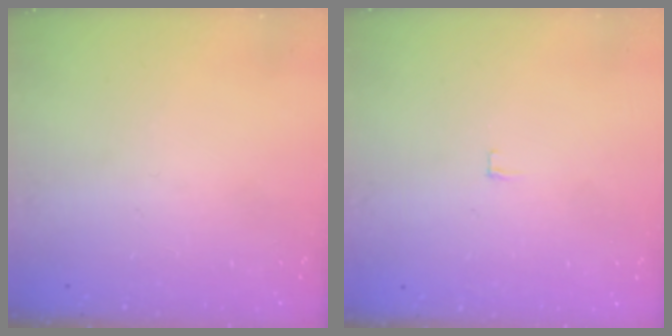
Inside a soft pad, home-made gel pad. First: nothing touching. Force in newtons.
{"total": 3.8, "press": 3.8, "slide": 0.3}